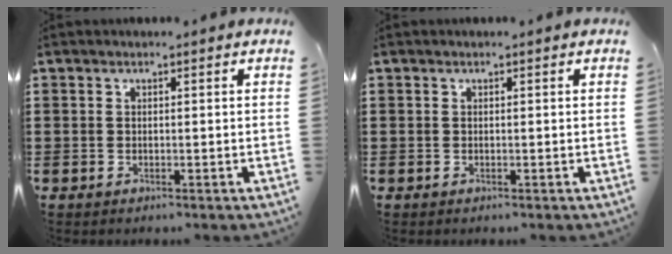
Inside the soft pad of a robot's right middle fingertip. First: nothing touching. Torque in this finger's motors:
{"motor_torque": [-0.05, 0.03, 0.11, -0.01]}